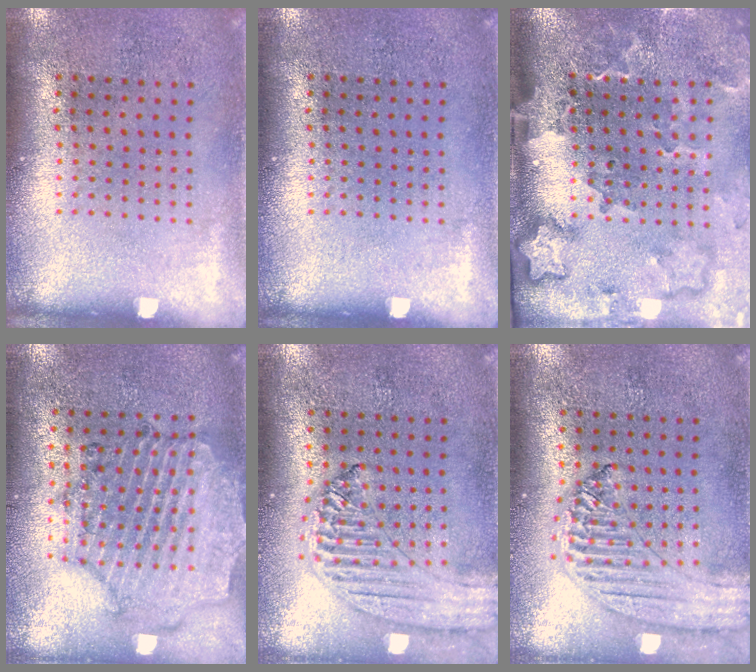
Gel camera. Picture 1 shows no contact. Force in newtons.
{"total": 0.0}
{"total": 3.3, "press": 2.4, "slide": 2.2}
{"total": 1.7, "press": 1.6, "slide": 0.3}
{"total": 1.3, "press": 1.3, "slide": 0.1}
{"total": 1.3, "press": 1.3, "slide": 0.1}